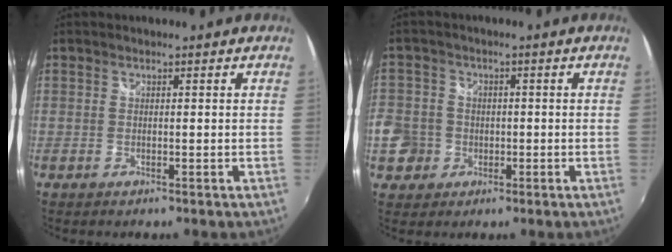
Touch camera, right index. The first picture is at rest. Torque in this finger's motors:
{"motor_torque": [0.42, 0.18, 0.14, 0.01]}